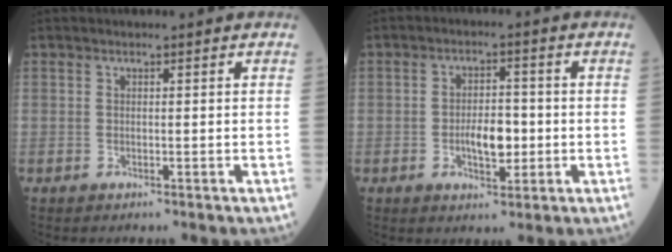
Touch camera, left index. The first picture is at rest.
{"total": 5.4, "force": [-1.1, 2.4, 4.7], "torque": [-0.084, 0.005, -0.017]}